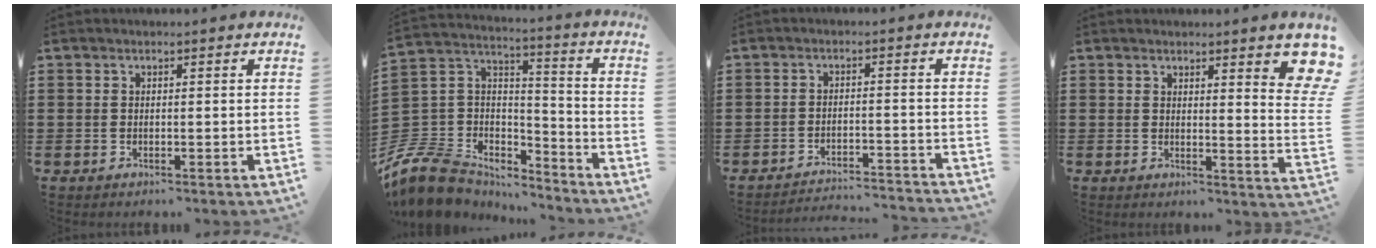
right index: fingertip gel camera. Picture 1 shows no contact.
{"total": 10.8, "force": [-8.7, 5.8, 2.7], "torque": [-0.094, 0.015, -0.172]}
{"total": 3.1, "force": [-3.1, 0.0, 0.3], "torque": [-0.012, 0.001, -0.067]}
{"total": 4.1, "force": [3.1, 0.4, 2.6], "torque": [-0.042, -0.017, 0.047]}